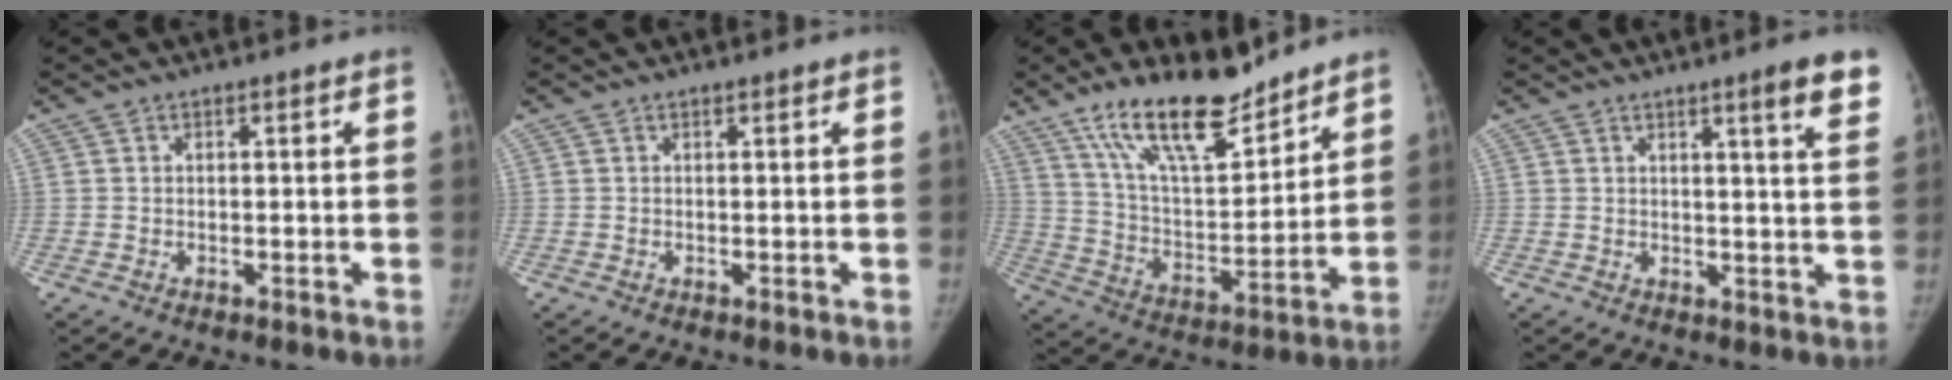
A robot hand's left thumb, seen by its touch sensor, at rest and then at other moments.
{"total": 0.0}
{"total": 18.2, "force": [13.6, 6.1, 10.6], "torque": [-0.143, -0.079, 0.244]}
{"total": 7.2, "force": [4.6, 0.2, 5.6], "torque": [-0.061, -0.022, 0.053]}